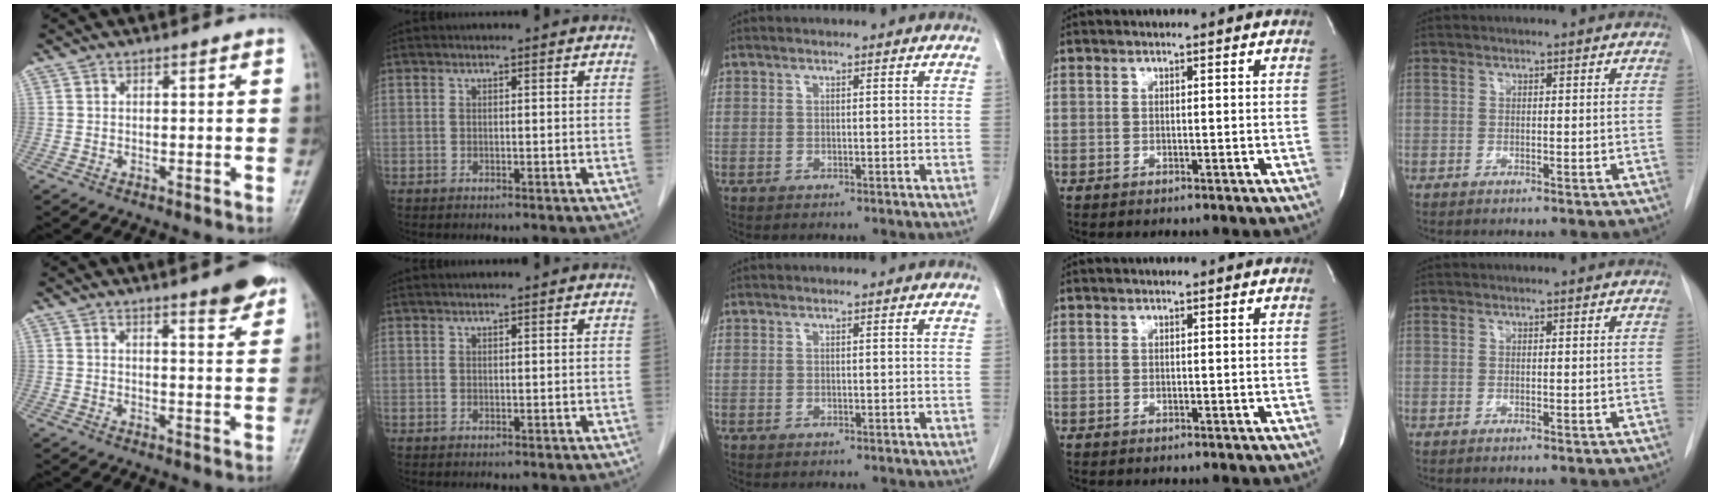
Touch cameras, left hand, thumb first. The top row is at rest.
{"thumb": {"total": 5.4, "force": [3.9, 1.0, 3.7], "torque": [-0.037, -0.024, 0.048]}, "index": {"total": 1.0, "force": [-0.9, -0.5, 0.1], "torque": [0.002, 0.009, -0.011]}}